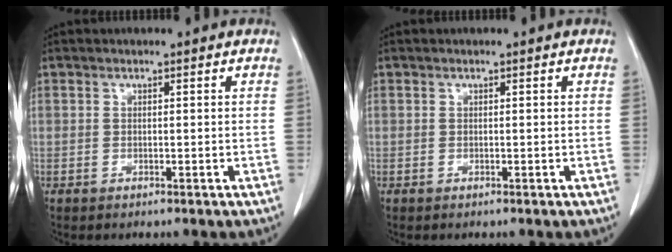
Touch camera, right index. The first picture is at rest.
{"total": 0.0}